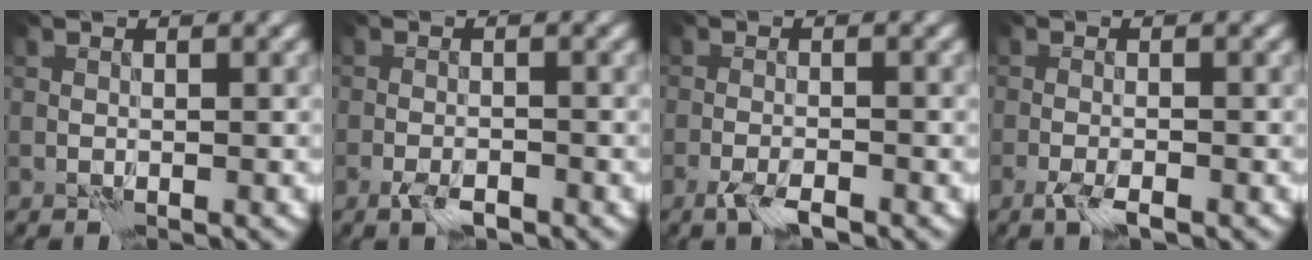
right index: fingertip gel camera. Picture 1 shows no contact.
{"total": 2.1, "force": [-1.3, 0.6, 1.5], "torque": [-0.031, -0.001, -0.027]}
{"total": 2.4, "force": [-1.7, 0.4, 1.6], "torque": [-0.039, -0.003, -0.036]}
{"total": 1.9, "force": [-1.2, 0.3, 1.4], "torque": [-0.035, -0.002, -0.027]}